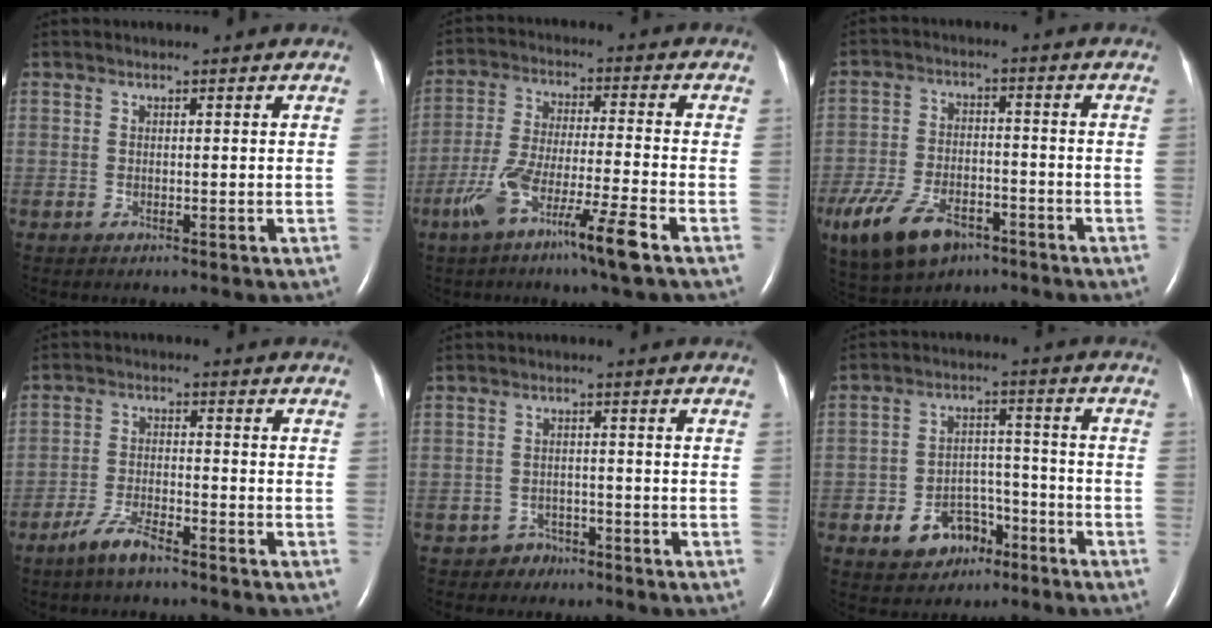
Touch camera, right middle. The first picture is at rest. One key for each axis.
{"total": 11.0, "fx": -6.4, "fy": -0.4, "fz": 8.9, "tx": -0.175, "ty": -0.018, "tz": -0.119}
{"total": 12.5, "fx": -7.4, "fy": 6.5, "fz": 7.6, "tx": -0.165, "ty": -0.005, "tz": -0.125}
{"total": 4.8, "fx": -3.9, "fy": 0.7, "fz": 2.7, "tx": -0.063, "ty": -0.006, "tz": -0.076}
{"total": 2.5, "fx": -1.8, "fy": 1.6, "fz": -0.5, "tx": 0.004, "ty": 0.008, "tz": -0.030}
{"total": 7.6, "fx": -4.1, "fy": 5.3, "fz": 3.5, "tx": -0.064, "ty": 0.021, "tz": -0.057}